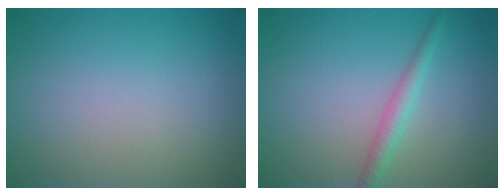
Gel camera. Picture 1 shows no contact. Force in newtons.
{"total": 1.9, "press": 1.9, "slide": 0.1}